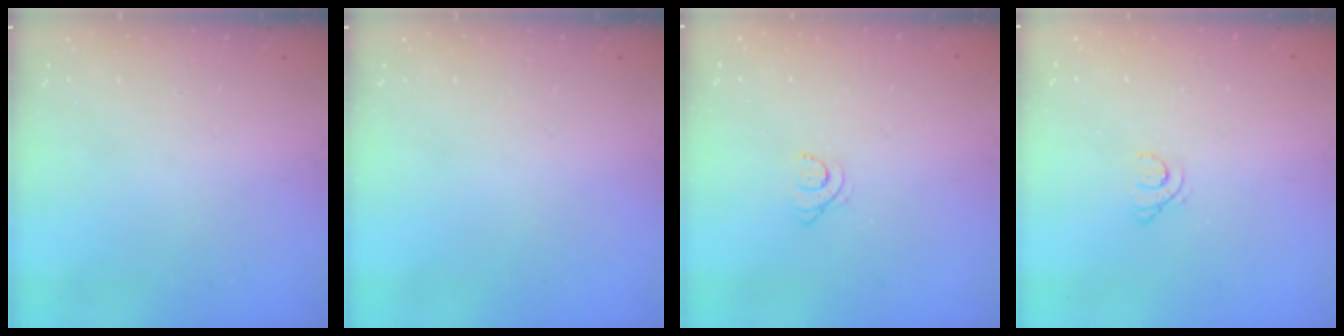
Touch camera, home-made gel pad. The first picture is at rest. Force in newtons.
{"total": 0.0}
{"total": 4.1, "press": 4.1, "slide": 0.5}
{"total": 1.6, "press": 1.6, "slide": 0.2}